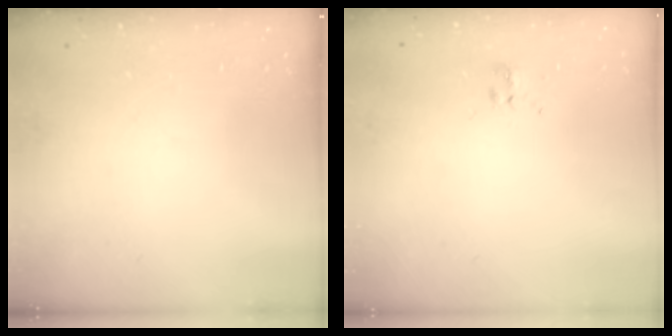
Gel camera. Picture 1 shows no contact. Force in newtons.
{"total": 2.8, "press": 2.5, "slide": 1.3}